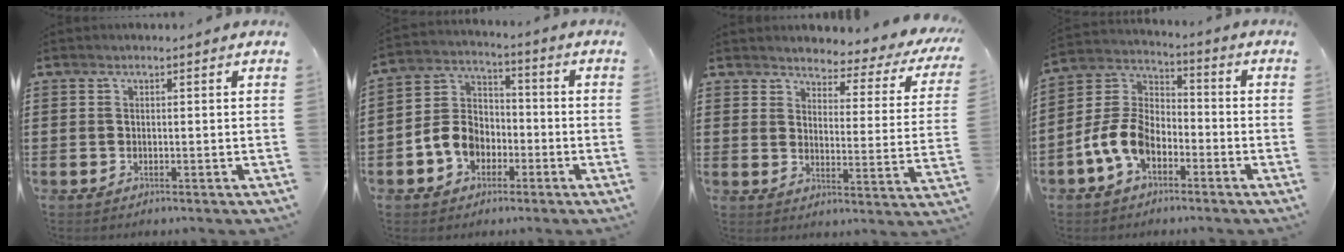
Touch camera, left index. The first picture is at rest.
{"total": 7.6, "force": [-3.2, 6.1, 3.4], "torque": [-0.095, 0.019, -0.065]}
{"total": 3.1, "force": [2.8, 1.0, 0.8], "torque": [-0.030, -0.027, 0.040]}
{"total": 8.8, "force": [-4.3, 5.3, 5.5], "torque": [-0.155, 0.000, -0.093]}